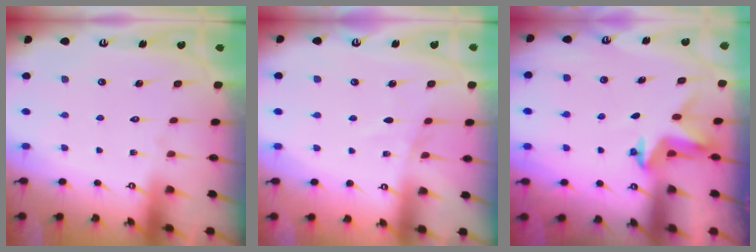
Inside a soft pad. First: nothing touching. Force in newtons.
{"total": 2.9, "press": 2.9, "slide": 0.4}
{"total": 2.9, "press": 2.9, "slide": 0.1}